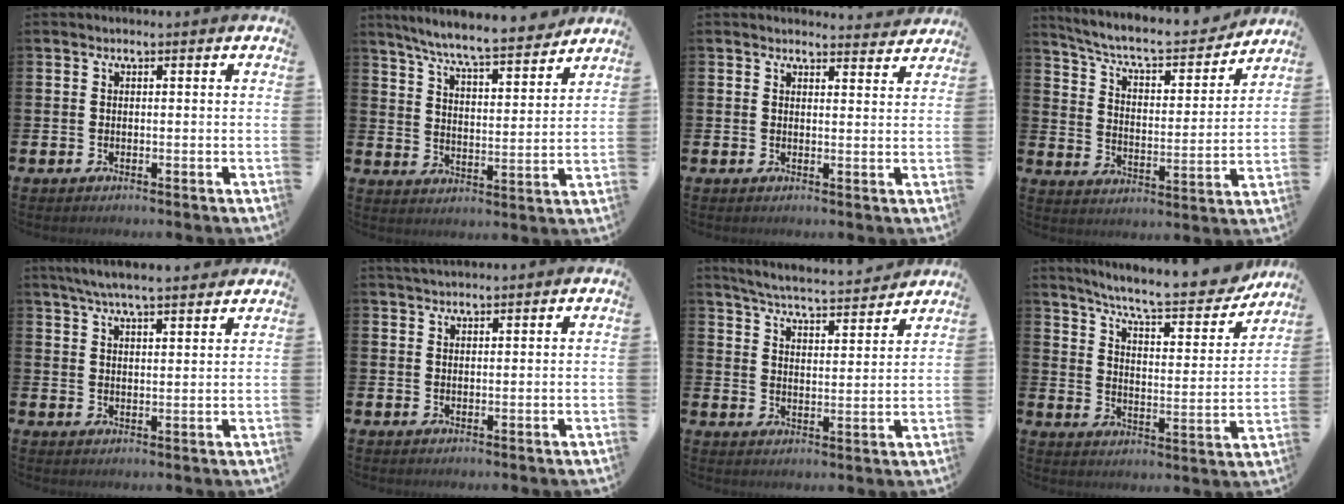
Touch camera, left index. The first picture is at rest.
{"total": 7.8, "force": [7.3, 0.2, 2.7], "torque": [-0.085, -0.048, 0.127]}
{"total": 2.6, "force": [2.6, 0.3, 0.0], "torque": [0.015, -0.022, 0.042]}
{"total": 7.9, "force": [7.2, 1.7, 2.9], "torque": [-0.094, -0.049, 0.122]}
{"total": 5.7, "force": [5.4, 0.3, 1.8], "torque": [-0.049, -0.018, 0.097]}
{"total": 1.9, "force": [1.8, 0.3, 0.3], "torque": [-0.005, -0.001, 0.033]}
{"total": 5.5, "force": [5.4, 0.2, 0.9], "torque": [-0.041, -0.039, 0.093]}
{"total": 9.4, "force": [8.6, 1.1, 3.7], "torque": [-0.094, -0.060, 0.142]}